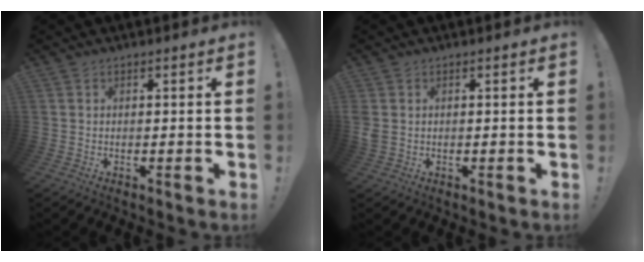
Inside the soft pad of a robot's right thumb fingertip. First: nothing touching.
{"total": 2.5, "force": [0.5, 1.8, 1.7], "torque": [-0.039, 0.003, 0.011]}